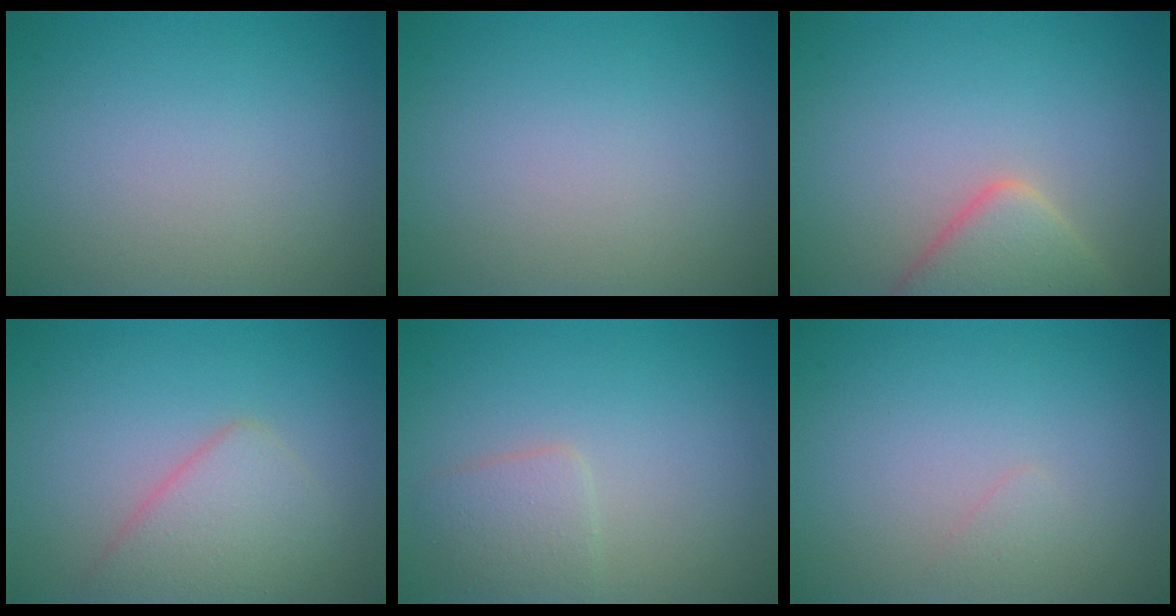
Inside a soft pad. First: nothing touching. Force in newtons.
{"total": 0.0}
{"total": 4.5, "press": 4.5, "slide": 0.3}
{"total": 3.6, "press": 3.6, "slide": 0.3}
{"total": 2.2, "press": 2.2, "slide": 0.1}
{"total": 0.6, "press": 0.6, "slide": 0.1}